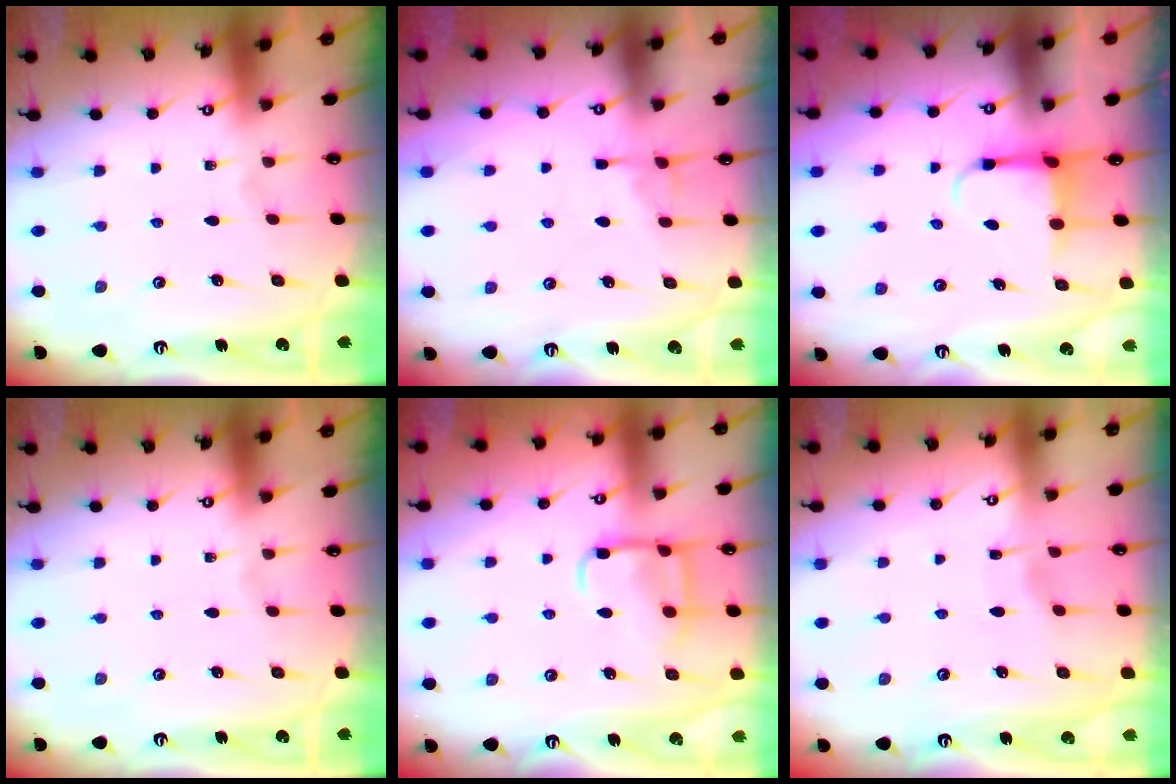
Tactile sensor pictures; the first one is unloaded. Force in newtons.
{"total": 4.1, "press": 4.1, "slide": 0.5}
{"total": 4.0, "press": 3.8, "slide": 1.1}
{"total": 0.0}
{"total": 11.2, "press": 11.1, "slide": 1.2}
{"total": 2.8, "press": 2.8, "slide": 0.4}